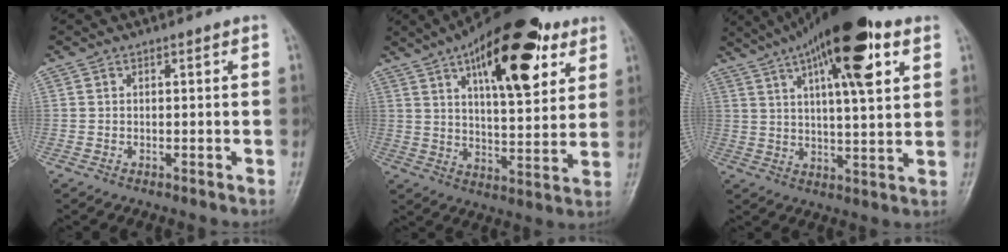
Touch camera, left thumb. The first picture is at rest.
{"total": 22.6, "force": [11.0, 9.2, 17.5], "torque": [-0.232, -0.027, 0.168]}
{"total": 19.7, "force": [9.8, 5.7, 16.2], "torque": [-0.242, -0.011, 0.152]}